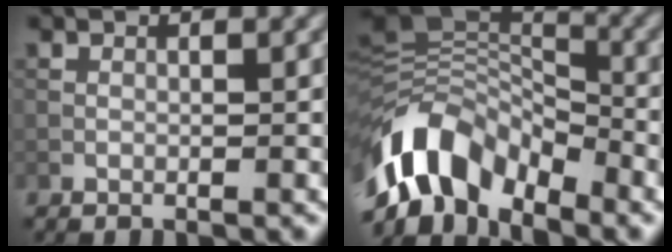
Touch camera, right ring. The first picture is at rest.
{"total": 10.3, "force": [-6.0, 5.8, 6.1], "torque": [-0.108, 0.007, -0.122]}